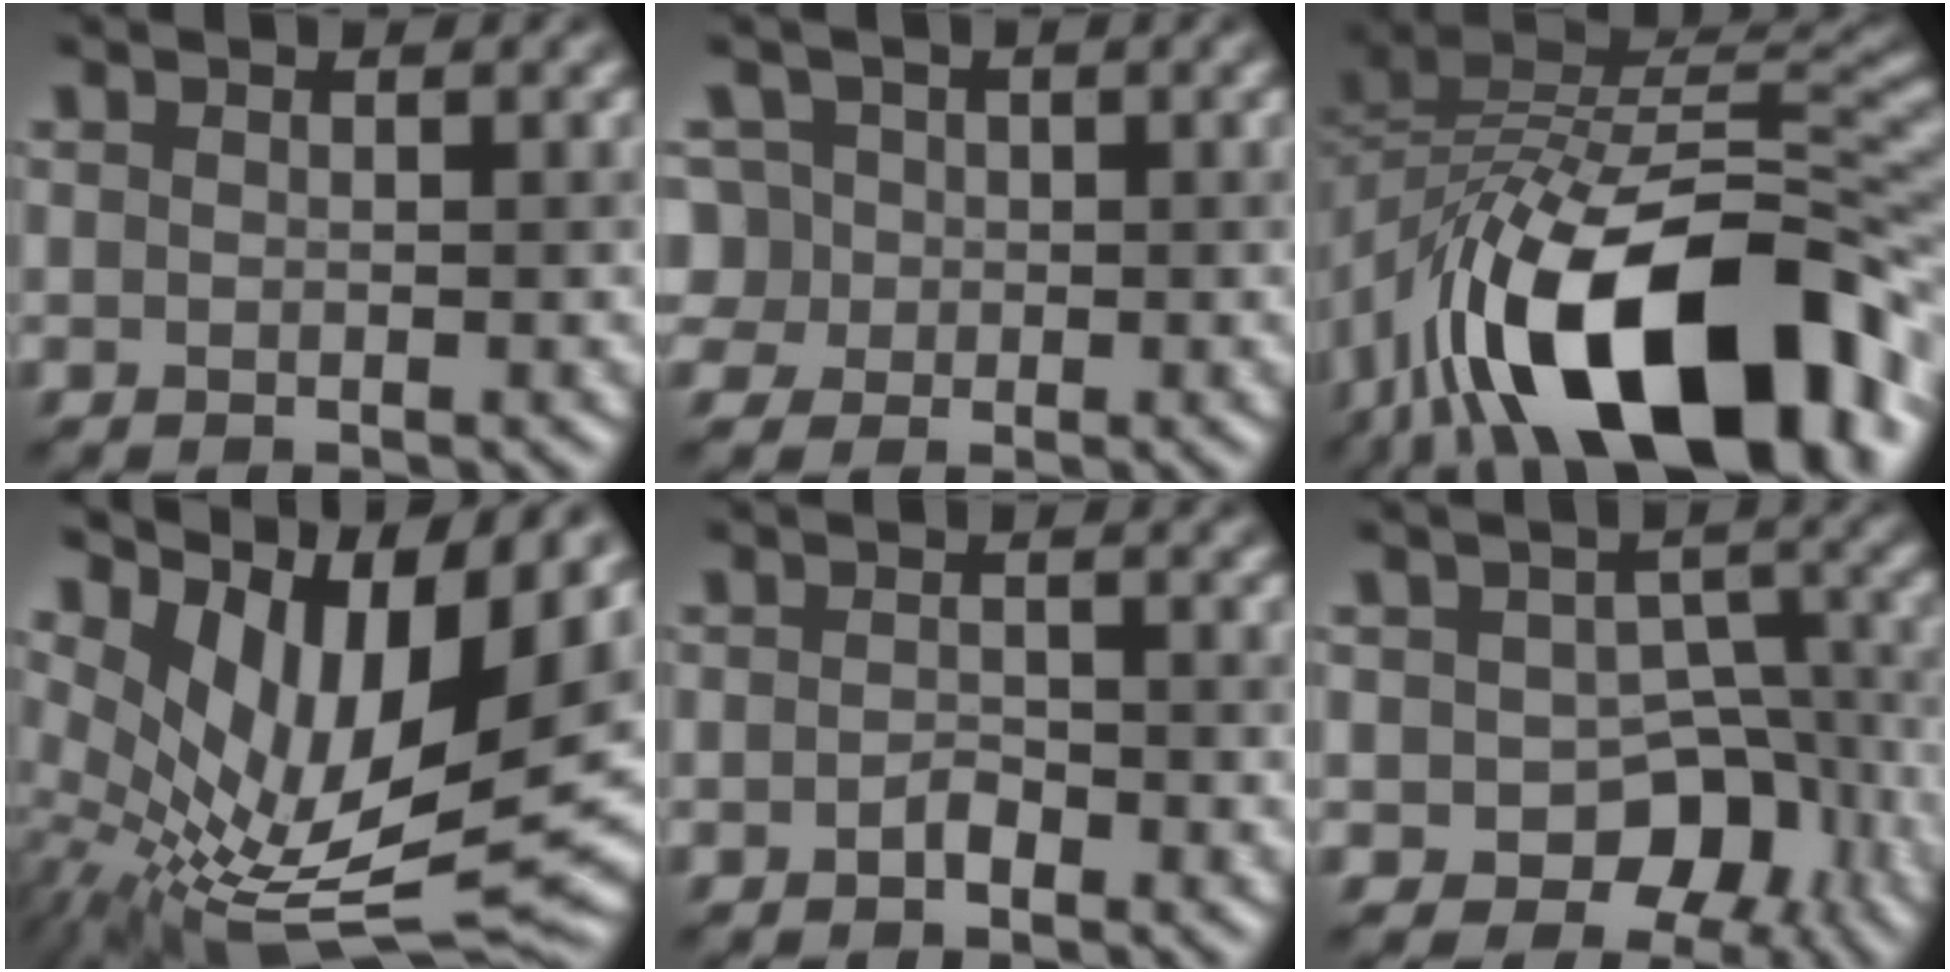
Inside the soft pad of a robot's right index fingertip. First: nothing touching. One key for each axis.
{"total": 4.8, "fx": 0.5, "fy": 4.4, "fz": 1.7, "tx": -0.032, "ty": 0.036, "tz": -0.007}
{"total": 17.0, "fx": -8.4, "fy": 8.2, "fz": 12.3, "tx": -0.200, "ty": 0.017, "tz": -0.145}
{"total": 12.4, "fx": 3.1, "fy": 5.7, "fz": 10.5, "tx": -0.205, "ty": -0.008, "tz": 0.065}
{"total": 1.2, "fx": -0.7, "fy": 0.6, "fz": 0.7, "tx": -0.015, "ty": 0.002, "tz": -0.014}
{"total": 7.1, "fx": -2.9, "fy": 5.1, "fz": 4.0, "tx": -0.034, "ty": 0.005, "tz": -0.040}